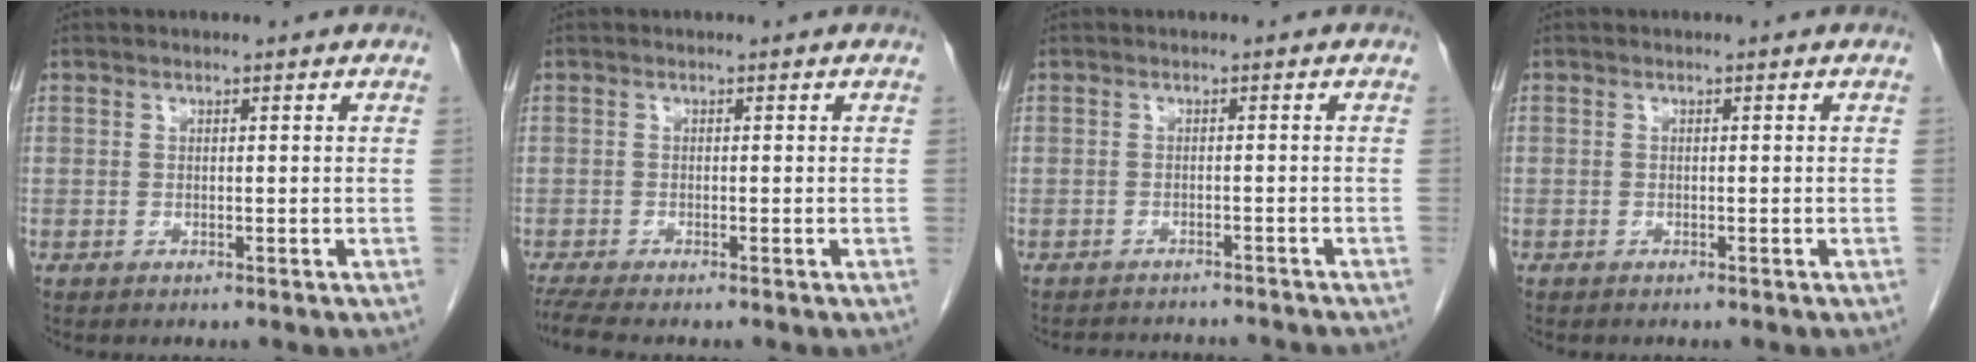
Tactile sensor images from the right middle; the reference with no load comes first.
{"total": 3.1, "force": [-2.6, -0.2, 1.6], "torque": [-0.036, -0.010, -0.051]}
{"total": 8.2, "force": [-7.7, 1.5, 2.3], "torque": [-0.028, 0.000, -0.092]}
{"total": 0.0}